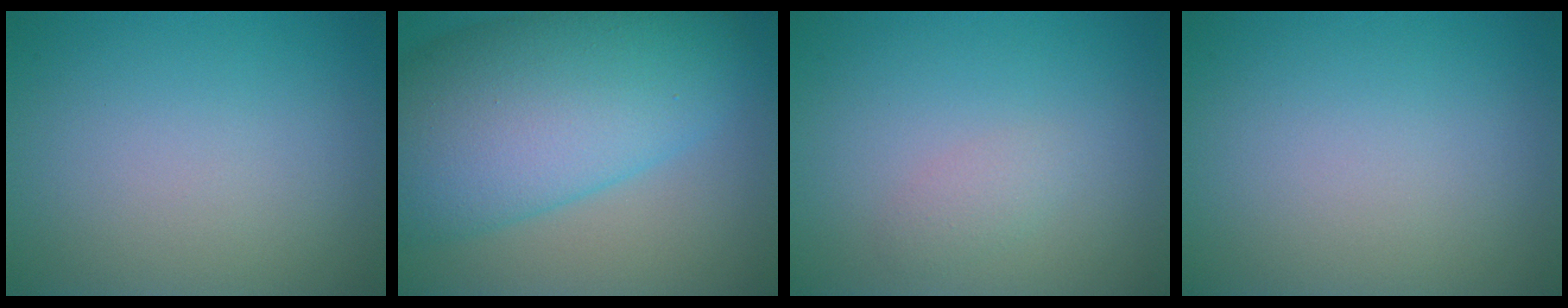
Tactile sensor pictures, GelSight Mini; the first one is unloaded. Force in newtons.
{"total": 13.3, "press": 13.3, "slide": 0.3}
{"total": 1.2, "press": 1.2, "slide": 0.1}
{"total": 0.0}